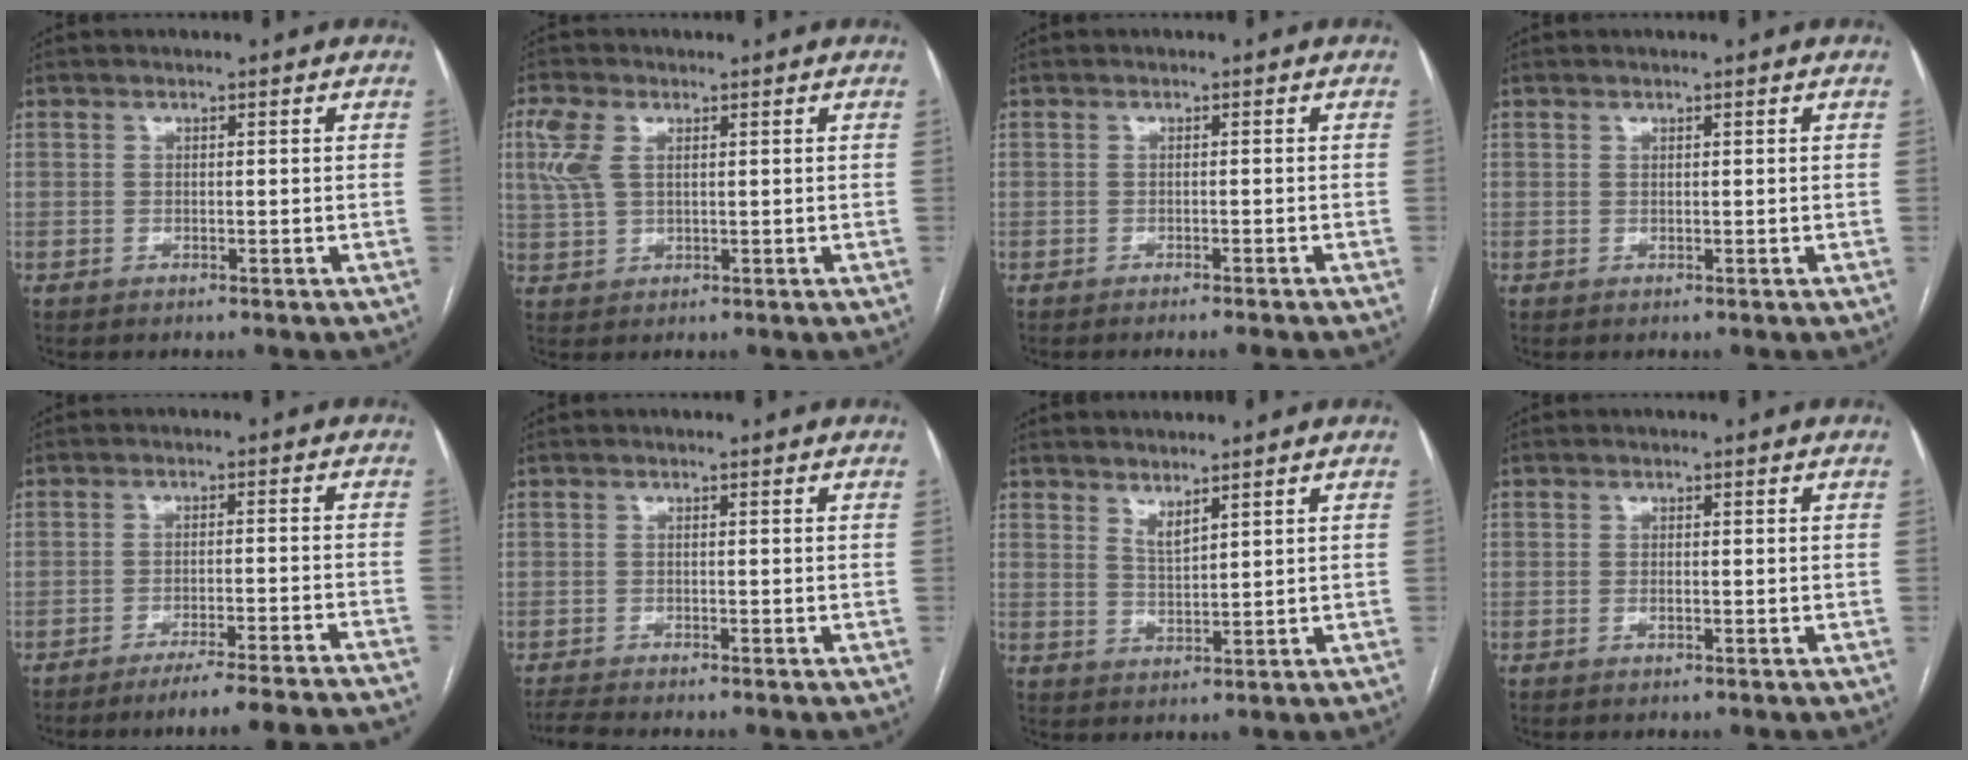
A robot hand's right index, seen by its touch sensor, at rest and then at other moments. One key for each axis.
{"total": 5.3, "fx": 2.1, "fy": 2.8, "fz": 4.0, "tx": -0.121, "ty": 0.021, "tz": 0.048}
{"total": 3.2, "fx": -2.7, "fy": -0.6, "fz": 1.5, "tx": -0.016, "ty": 0.000, "tz": -0.036}
{"total": 0.0}
{"total": 18.1, "fx": -17.0, "fy": -1.7, "fz": 6.2, "tx": -0.042, "ty": -0.029, "tz": -0.221}
{"total": 2.0, "fx": -1.8, "fy": -0.7, "fz": 0.2, "tx": -0.012, "ty": -0.011, "tz": -0.037}
{"total": 2.5, "fx": 2.1, "fy": 0.2, "fz": 1.4, "tx": -0.030, "ty": -0.016, "tz": 0.046}
{"total": 0.5, "fx": 0.0, "fy": 0.2, "fz": 0.5, "tx": -0.015, "ty": -0.001, "tz": 0.003}